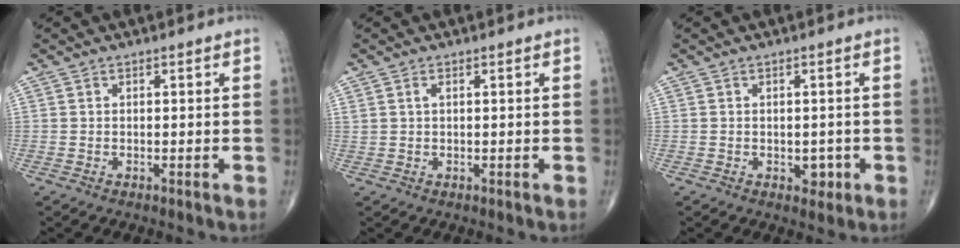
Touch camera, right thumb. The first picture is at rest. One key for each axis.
{"total": 1.0, "fx": 0.4, "fy": 0.5, "fz": 0.8, "tx": -0.018, "ty": 0.005, "tz": 0.010}
{"total": 1.9, "fx": -0.6, "fy": 1.4, "fz": 1.1, "tx": -0.004, "ty": 0.002, "tz": -0.006}